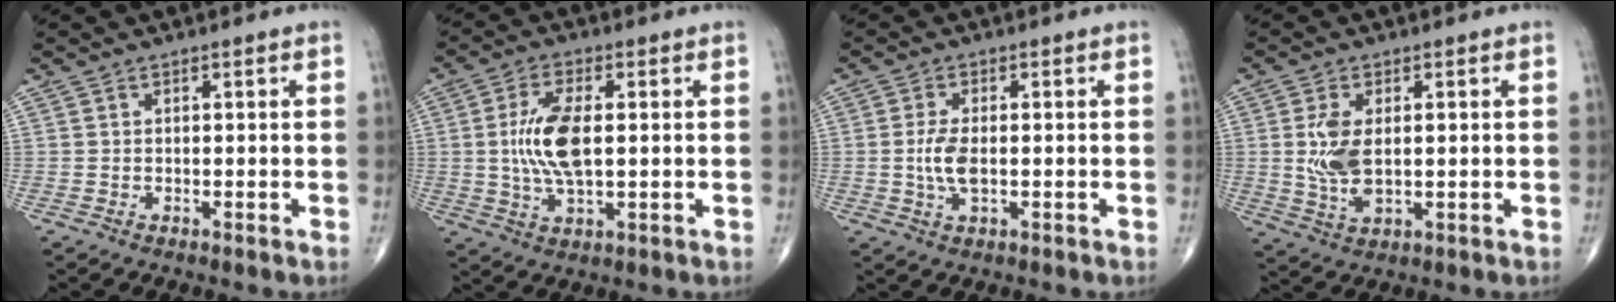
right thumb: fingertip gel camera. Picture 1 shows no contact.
{"total": 10.0, "force": [0.6, 4.3, 9.0], "torque": [-0.187, -0.004, 0.012]}
{"total": 4.7, "force": [-0.3, 2.1, 4.2], "torque": [-0.089, -0.001, -0.009]}
{"total": 7.5, "force": [0.7, 3.9, 6.3], "torque": [-0.134, -0.006, 0.018]}